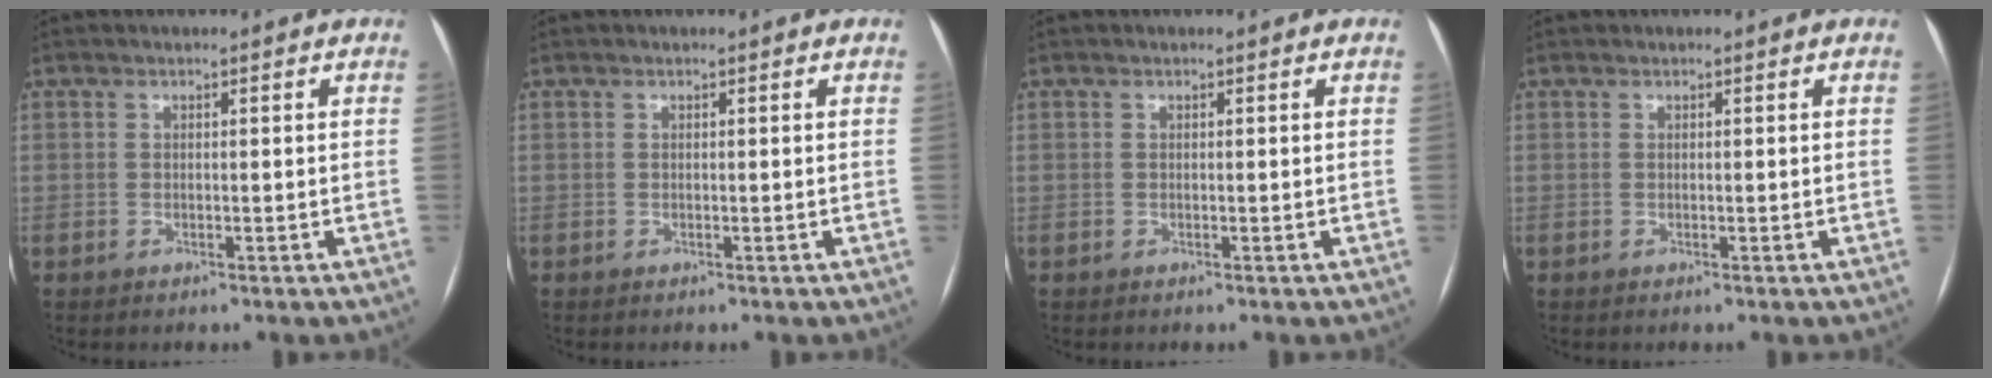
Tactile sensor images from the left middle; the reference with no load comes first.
{"total": 0.0}
{"total": 0.0}
{"total": 0.0}